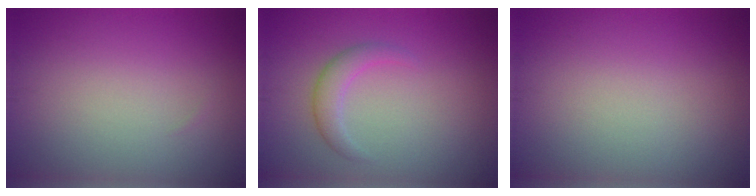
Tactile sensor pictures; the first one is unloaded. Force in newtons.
{"total": 2.0, "press": 2.0, "slide": 0.1}
{"total": 0.0}